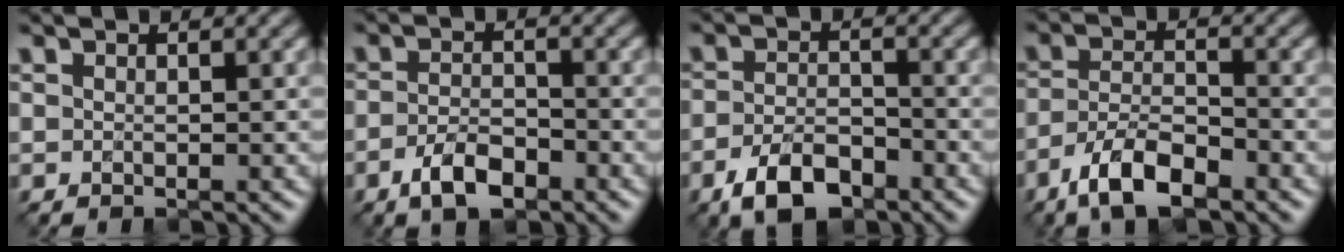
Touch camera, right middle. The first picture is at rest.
{"total": 2.9, "force": [-1.9, 1.1, 1.9], "torque": [-0.044, 0.008, -0.038]}
{"total": 4.4, "force": [-3.1, 2.0, 2.4], "torque": [-0.053, 0.004, -0.061]}
{"total": 5.8, "force": [-4.2, 1.9, 3.4], "torque": [-0.068, 0.009, -0.081]}